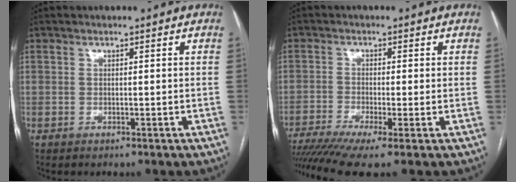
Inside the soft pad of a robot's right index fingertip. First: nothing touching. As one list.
[{"total": 10.5, "force": [-7.5, 0.4, 7.3], "torque": [-0.128, -0.013, -0.126]}]